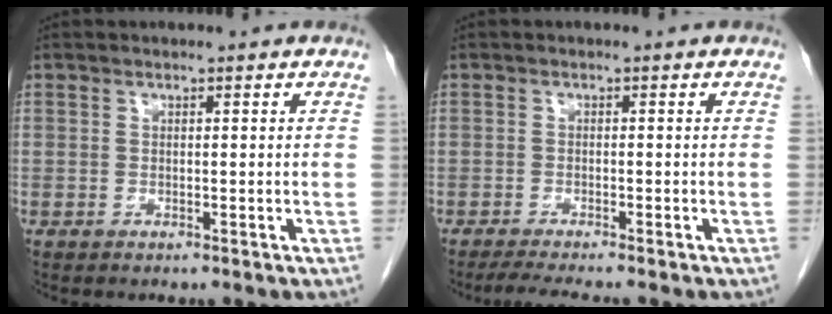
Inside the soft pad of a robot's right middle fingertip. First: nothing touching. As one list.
[{"total": 4.0, "force": [-3.4, -0.7, 2.0], "torque": [-0.036, -0.017, -0.058]}]